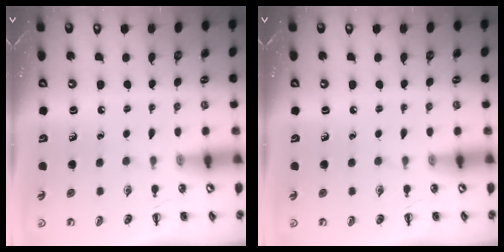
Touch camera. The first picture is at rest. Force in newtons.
{"total": 0.0}